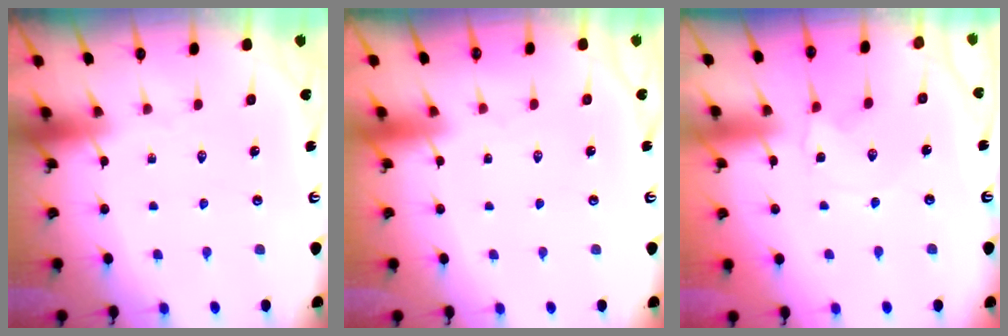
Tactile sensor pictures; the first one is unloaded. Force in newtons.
{"total": 1.6, "press": 1.6, "slide": 0.1}
{"total": 1.1, "press": 1.0, "slide": 0.3}